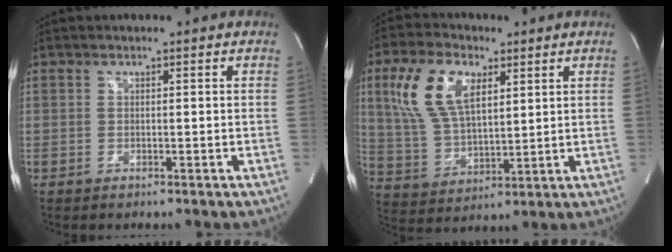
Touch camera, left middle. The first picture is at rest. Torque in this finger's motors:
{"motor_torque": [1.63, -0.51, 0.29, 0.09]}